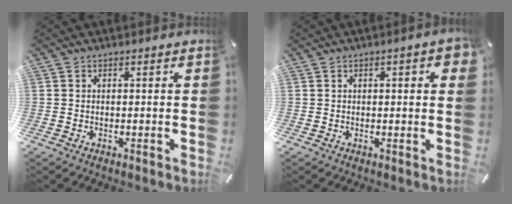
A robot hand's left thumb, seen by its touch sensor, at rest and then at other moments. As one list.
[{"total": 3.7, "force": [1.0, 1.1, 3.4], "torque": [-0.048, 0.001, 0.013]}]